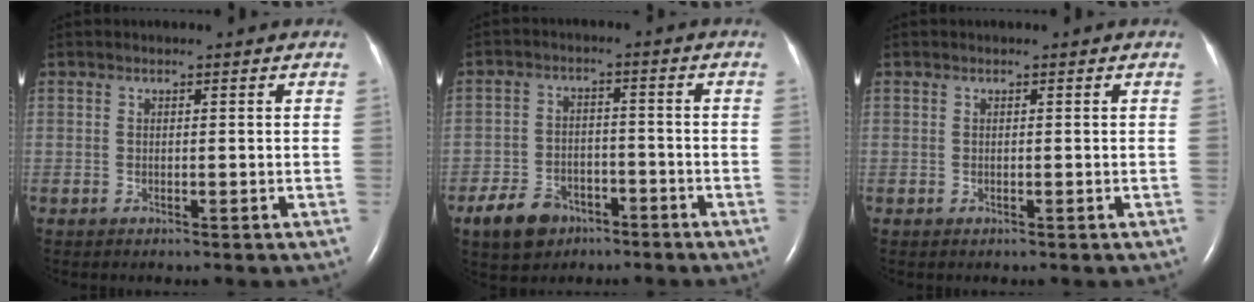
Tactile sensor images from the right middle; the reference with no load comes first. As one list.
[{"total": 7.0, "force": [-4.5, 4.6, 2.9], "torque": [-0.066, 0.003, -0.073]}, {"total": 0.0}]